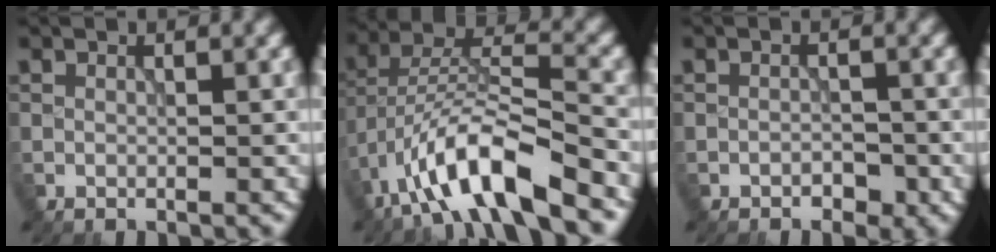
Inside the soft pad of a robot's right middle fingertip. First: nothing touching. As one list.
[{"total": 10.1, "force": [-6.1, 2.9, 7.6], "torque": [-0.131, 0.013, -0.113]}, {"total": 1.0, "force": [-0.7, 0.6, 0.4], "torque": [-0.004, 0.003, -0.010]}]